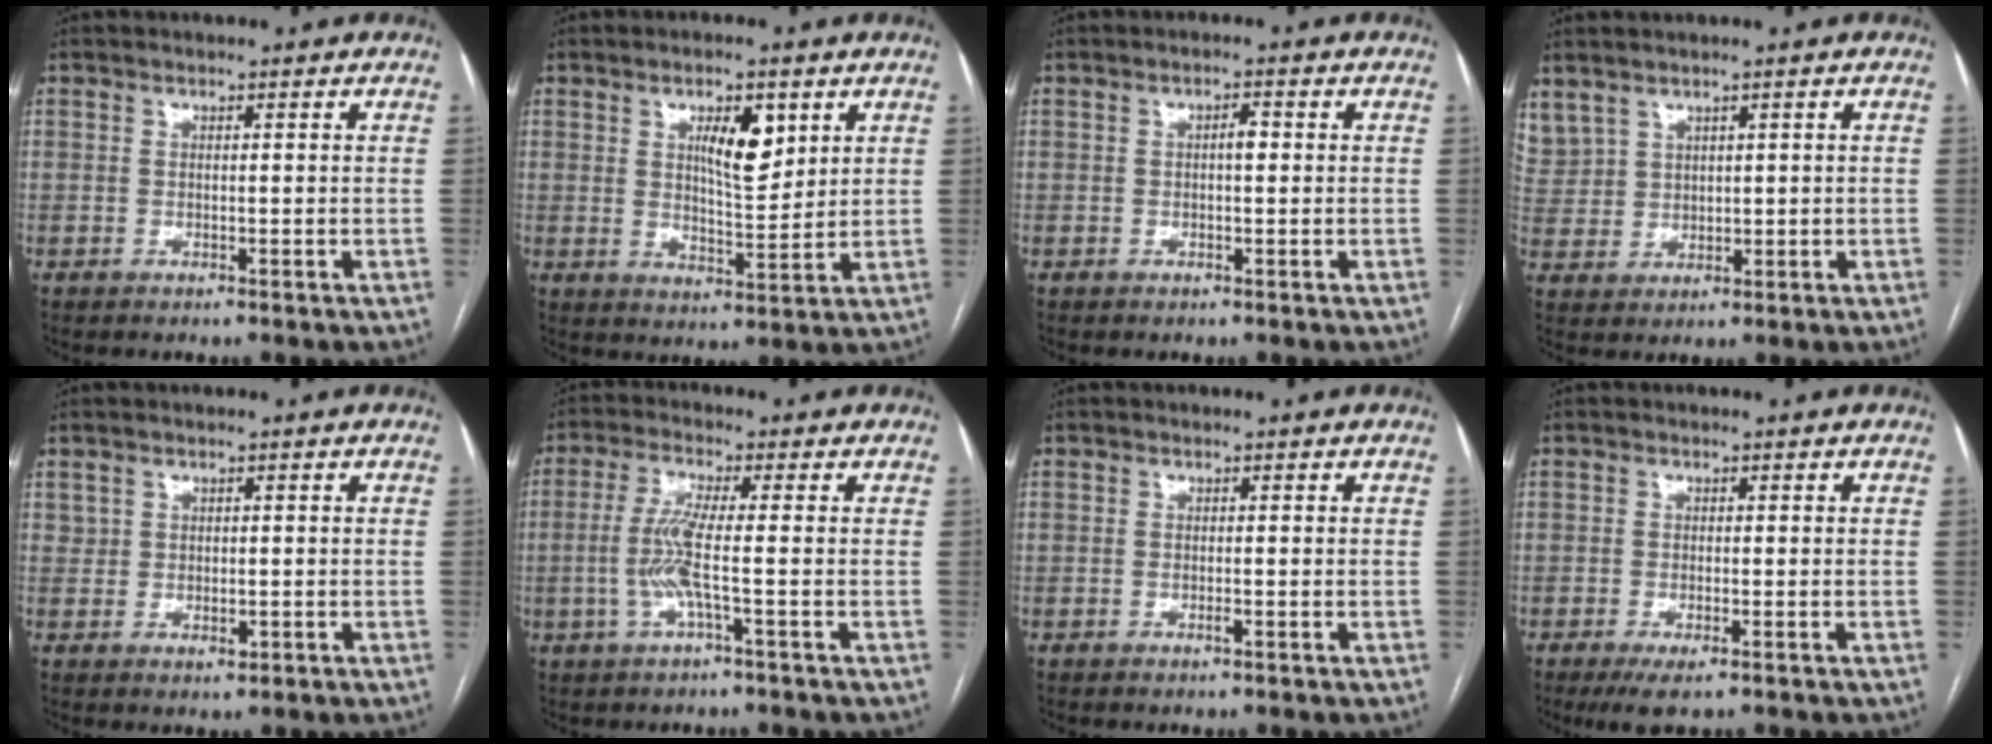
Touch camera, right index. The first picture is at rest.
{"total": 7.4, "force": [3.0, 2.4, 6.3], "torque": [-0.106, -0.001, 0.053]}
{"total": 1.8, "force": [0.2, 0.6, 1.7], "torque": [-0.029, 0.005, 0.002]}
{"total": 8.2, "force": [4.9, 5.9, 2.9], "torque": [-0.093, 0.020, 0.122]}
{"total": 1.8, "force": [0.2, 1.5, 1.0], "torque": [-0.020, 0.000, 0.009]}
{"total": 5.7, "force": [-1.0, -0.2, 5.6], "torque": [-0.125, -0.002, -0.024]}
{"total": 0.6, "force": [-0.2, 0.1, 0.6], "torque": [-0.014, -0.003, -0.002]}
{"total": 3.5, "force": [-2.0, 0.9, 2.7], "torque": [-0.045, -0.008, -0.029]}